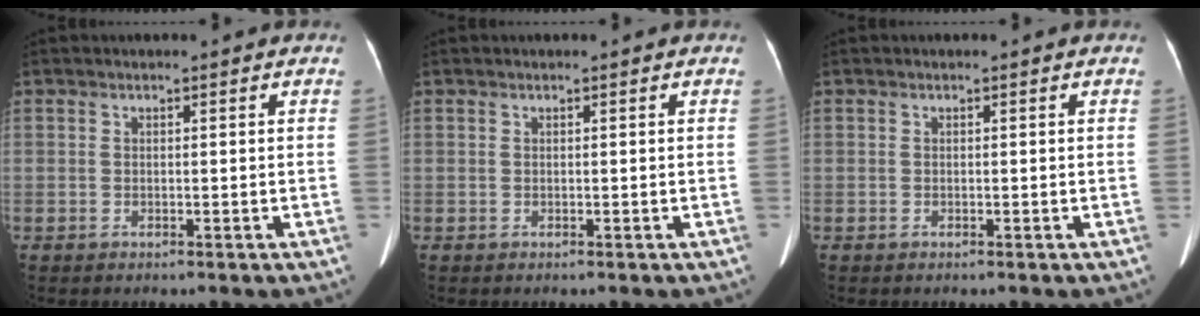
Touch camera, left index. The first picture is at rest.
{"total": 0.0}
{"total": 0.0}